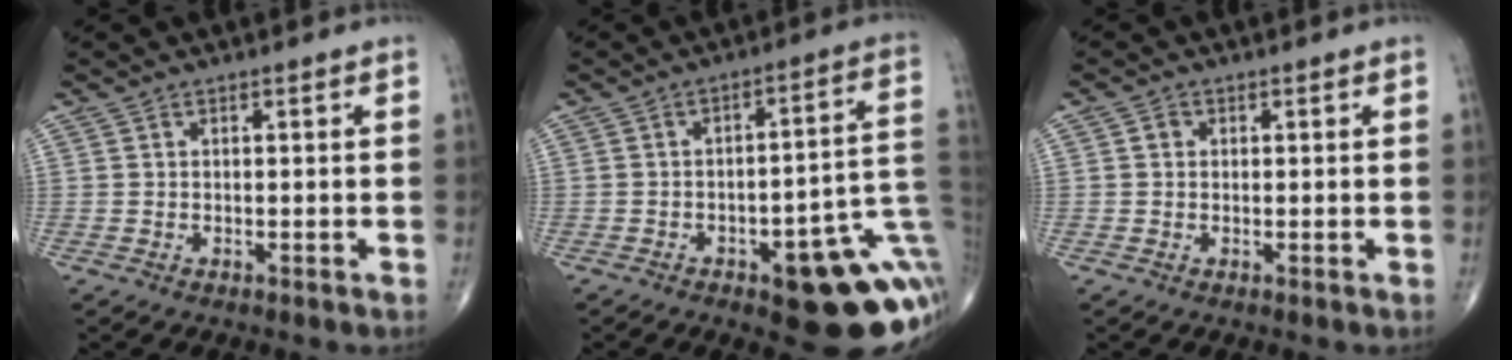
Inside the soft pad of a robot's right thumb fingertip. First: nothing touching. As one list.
[{"total": 19.2, "force": [-5.8, 6.6, 17.1], "torque": [-0.150, 0.035, -0.058]}, {"total": 1.3, "force": [0.2, 1.2, 0.6], "torque": [-0.005, 0.003, 0.000]}]